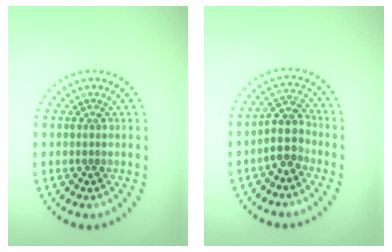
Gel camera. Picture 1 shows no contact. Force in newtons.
{"total": 3.0, "press": 2.6, "slide": 1.4}